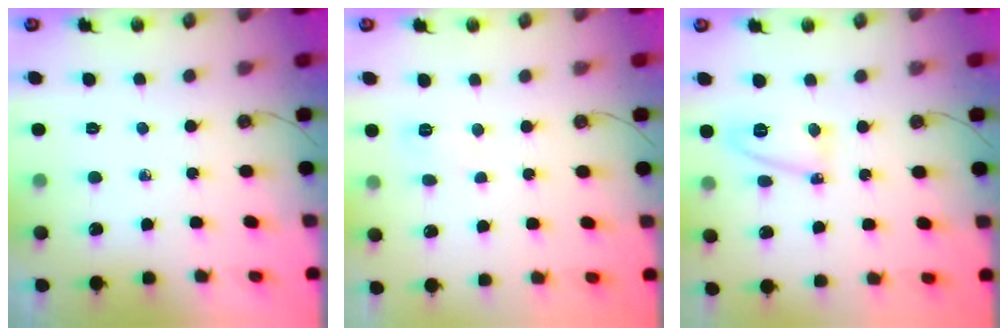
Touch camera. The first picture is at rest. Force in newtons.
{"total": 3.9, "press": 3.9, "slide": 0.4}
{"total": 7.0, "press": 6.9, "slide": 0.6}